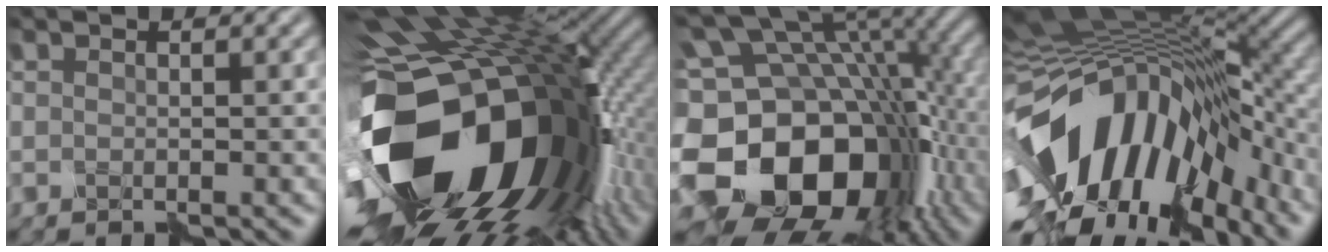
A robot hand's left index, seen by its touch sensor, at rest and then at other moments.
{"total": 20.0, "force": [-5.0, 12.2, 15.0], "torque": [-0.306, -0.049, -0.072]}
{"total": 17.7, "force": [-3.8, 12.1, 12.3], "torque": [-0.230, -0.001, -0.070]}
{"total": 16.8, "force": [-3.4, 9.6, 13.3], "torque": [-0.248, -0.005, -0.063]}